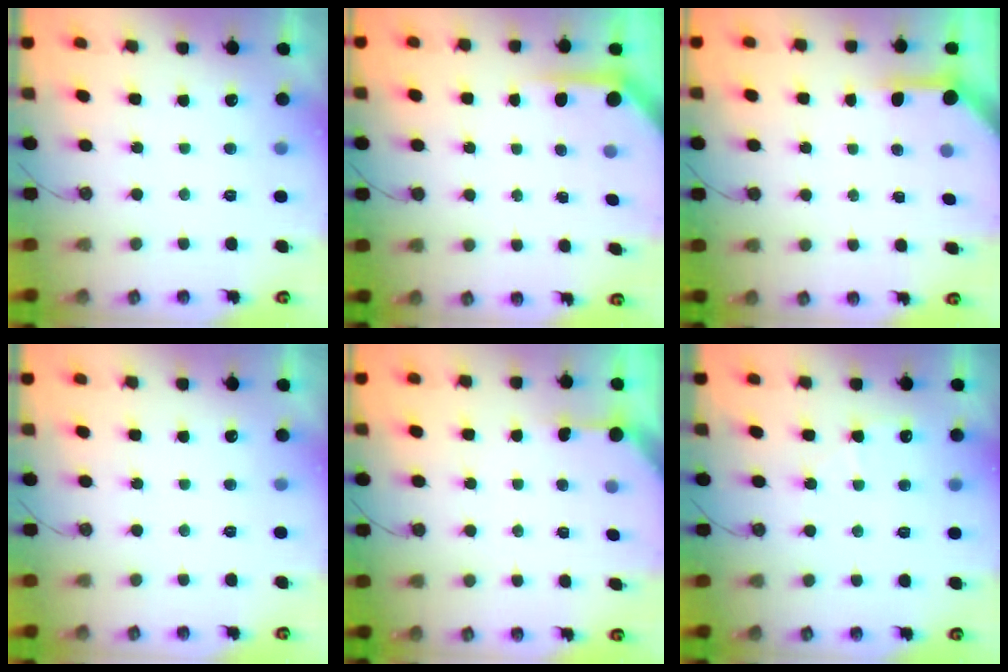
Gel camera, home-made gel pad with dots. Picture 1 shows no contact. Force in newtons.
{"total": 4.4, "press": 4.4, "slide": 0.1}
{"total": 3.8, "press": 3.8, "slide": 0.5}
{"total": 0.0}
{"total": 2.7, "press": 2.7, "slide": 0.3}
{"total": 6.1, "press": 6.1, "slide": 0.7}